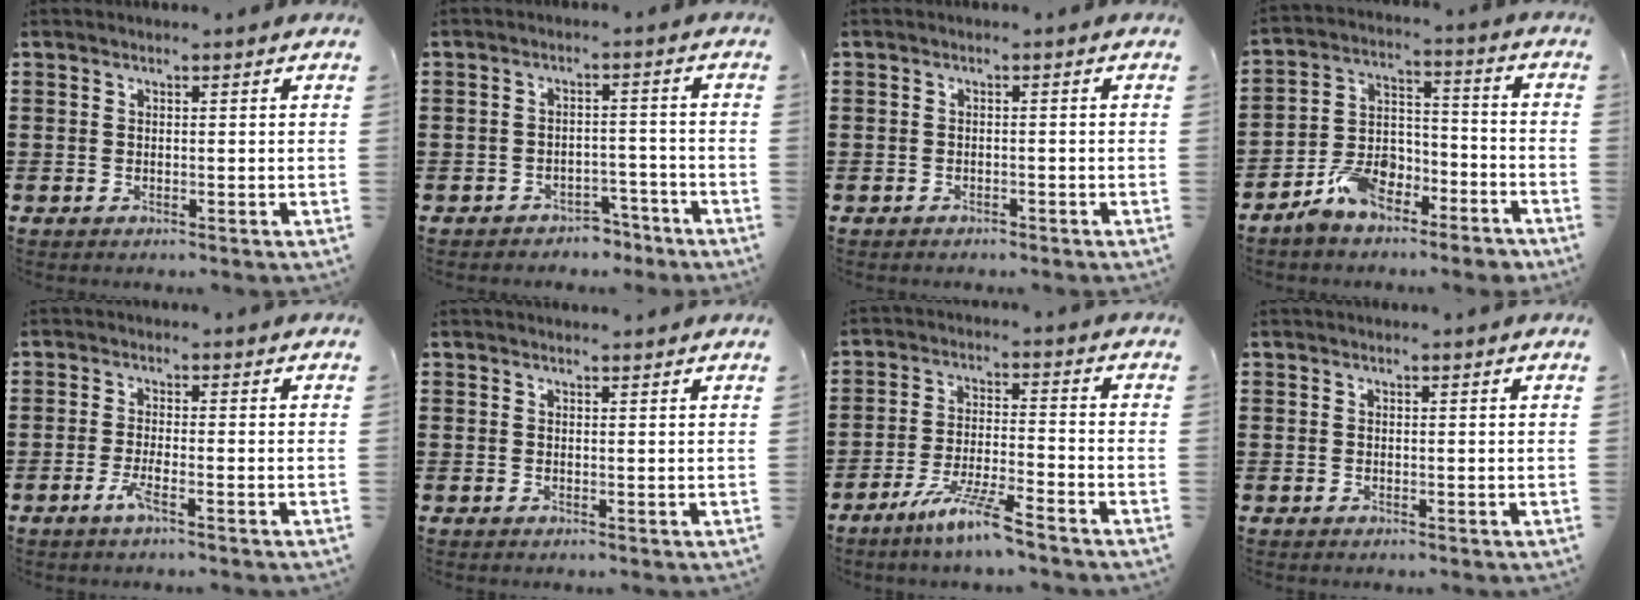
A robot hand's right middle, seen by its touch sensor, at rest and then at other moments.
{"total": 3.1, "force": [-3.0, 0.9, 0.0], "torque": [-0.008, 0.005, -0.063]}
{"total": 1.1, "force": [-0.9, 0.6, -0.1], "torque": [0.000, 0.004, -0.021]}
{"total": 7.5, "force": [-5.9, 3.6, 2.9], "torque": [-0.064, 0.022, -0.116]}
{"total": 2.7, "force": [-1.5, 0.0, 2.2], "torque": [-0.054, -0.008, -0.032]}
{"total": 0.5, "force": [0.5, 0.1, 0.1], "torque": [0.004, -0.003, 0.008]}
{"total": 7.4, "force": [-5.8, 0.1, 4.6], "torque": [-0.098, -0.011, -0.110]}
{"total": 0.0}